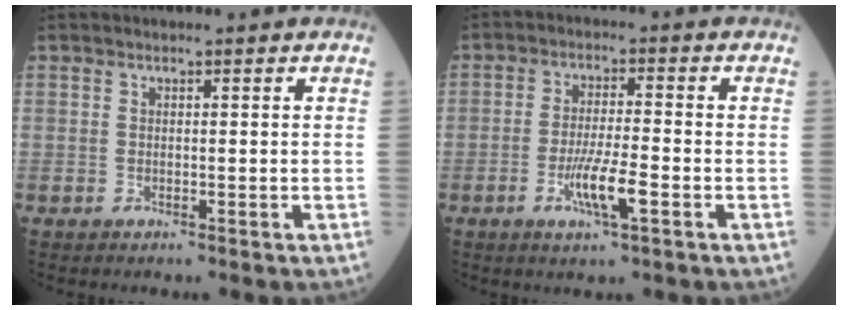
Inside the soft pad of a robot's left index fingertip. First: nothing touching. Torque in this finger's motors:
{"motor_torque": [1.19, 0.74, 0.32, 0.14]}